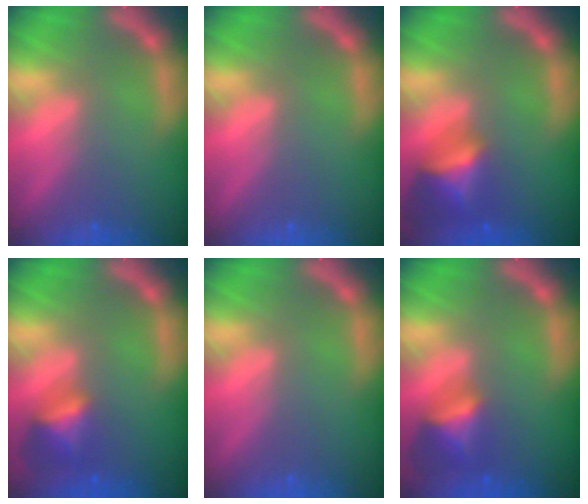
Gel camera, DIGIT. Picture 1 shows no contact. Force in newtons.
{"total": 0.0}
{"total": 4.9}
{"total": 3.5}
{"total": 0.0}
{"total": 4.0}